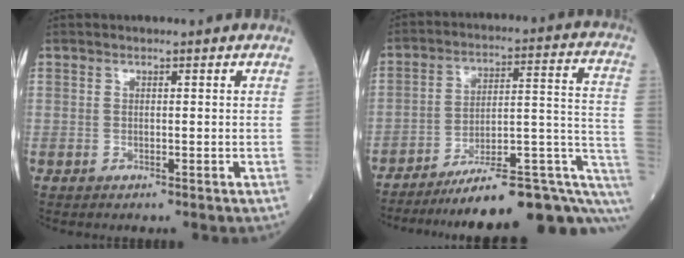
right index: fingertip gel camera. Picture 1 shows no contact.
{"total": 22.8, "force": [-16.1, 2.9, 15.9], "torque": [-0.149, 0.031, -0.235]}